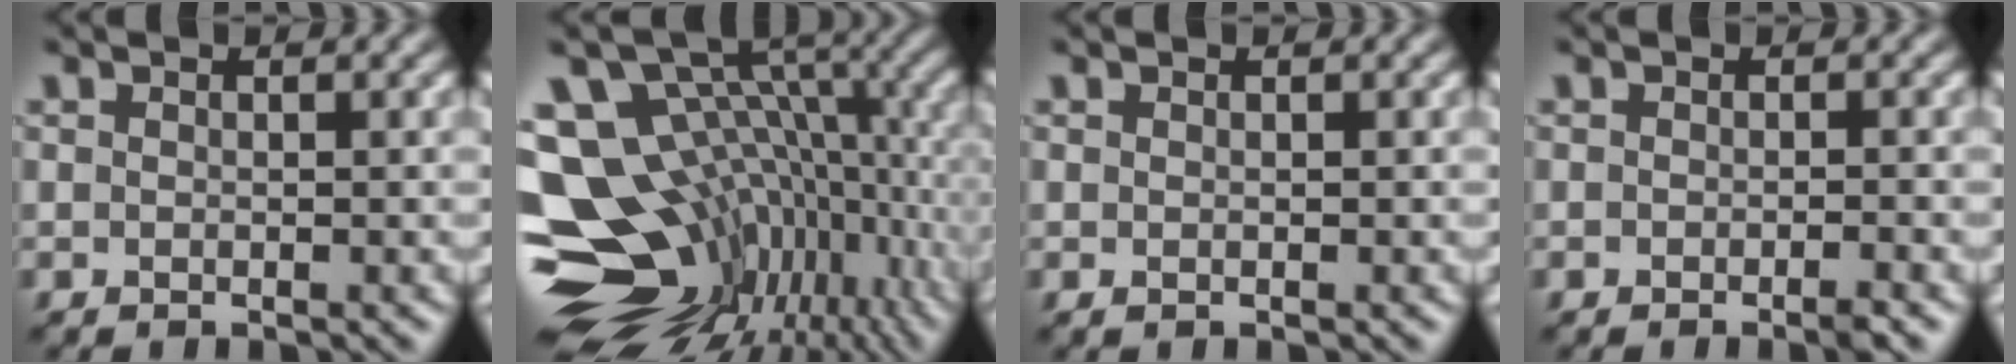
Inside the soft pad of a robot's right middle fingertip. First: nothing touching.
{"total": 17.6, "force": [-2.8, 12.2, 12.3], "torque": [-0.209, -0.008, -0.004]}
{"total": 0.0}
{"total": 1.1, "force": [-0.8, 0.0, 0.8], "torque": [-0.011, -0.003, -0.014]}